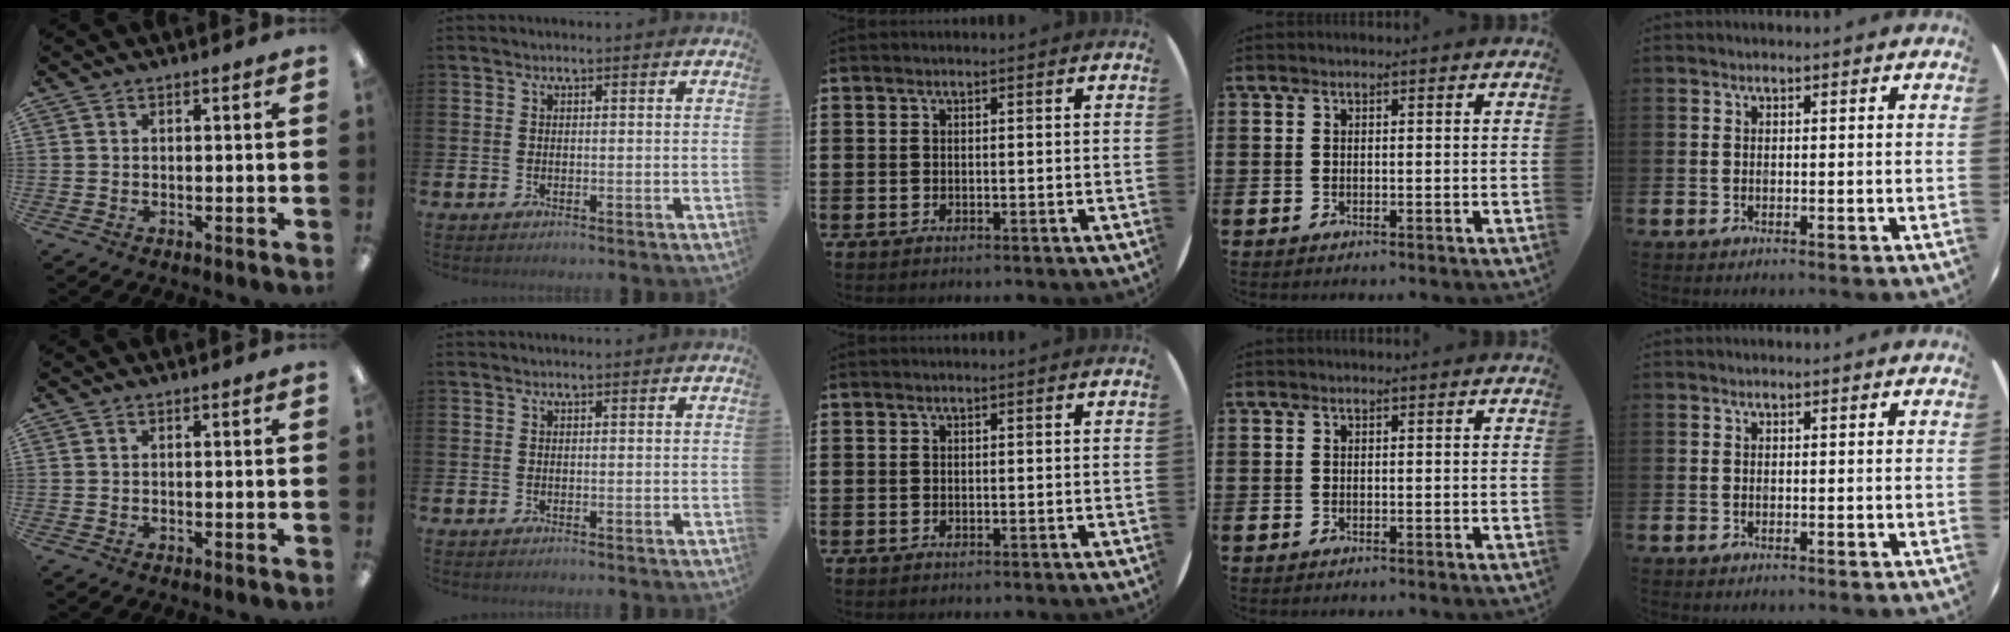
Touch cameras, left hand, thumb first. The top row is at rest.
{}